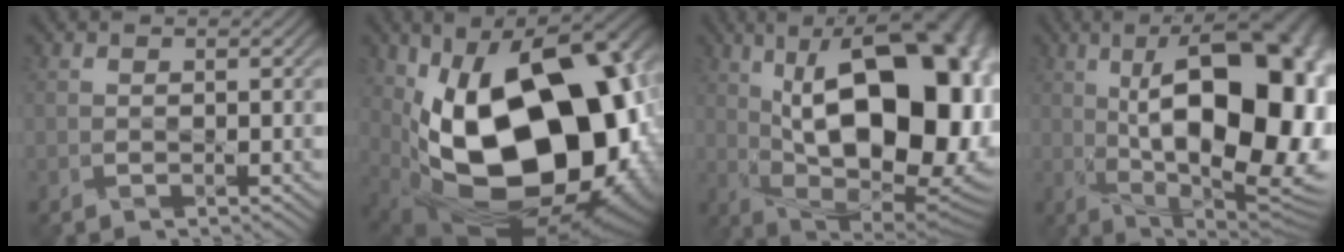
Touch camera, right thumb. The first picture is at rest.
{"total": 22.6, "force": [0.2, 14.0, 17.8], "torque": [-0.326, -0.056, 0.036]}
{"total": 22.2, "force": [3.1, 11.3, 18.8], "torque": [-0.270, 0.024, 0.038]}
{"total": 21.6, "force": [1.6, 9.7, 19.2], "torque": [-0.276, 0.022, 0.013]}